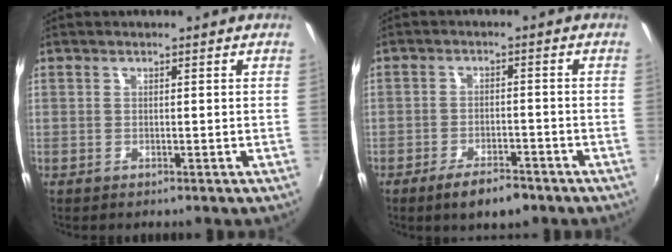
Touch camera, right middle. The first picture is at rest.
{"total": 6.4, "force": [-4.7, 2.4, 3.8], "torque": [-0.084, -0.009, -0.075]}